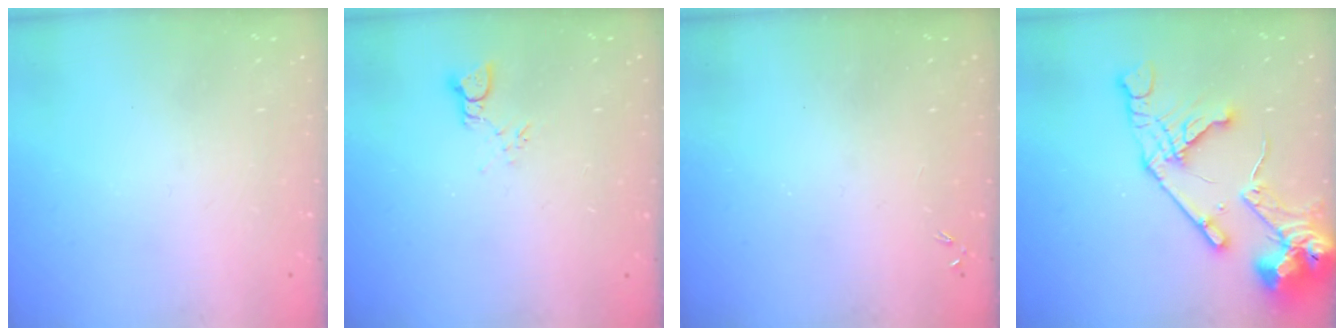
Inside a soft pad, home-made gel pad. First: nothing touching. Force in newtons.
{"total": 2.3, "press": 2.3, "slide": 0.1}
{"total": 0.0}
{"total": 18.4, "press": 18.3, "slide": 2.1}